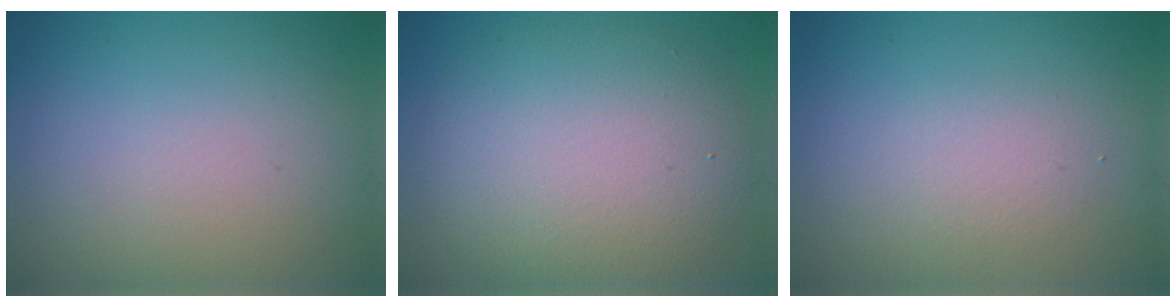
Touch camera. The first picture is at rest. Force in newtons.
{"total": 8.5, "press": 8.4, "slide": 1.1}
{"total": 1.6, "press": 1.6, "slide": 0.0}